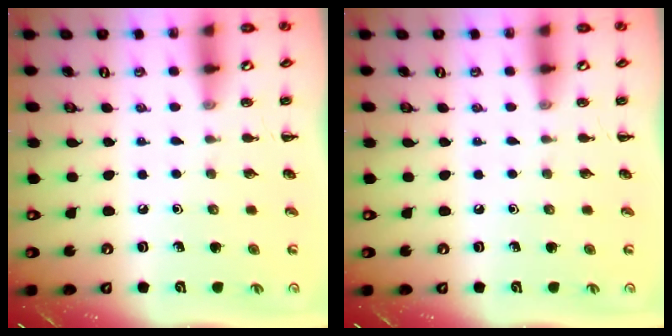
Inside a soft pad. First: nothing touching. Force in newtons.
{"total": 0.0}